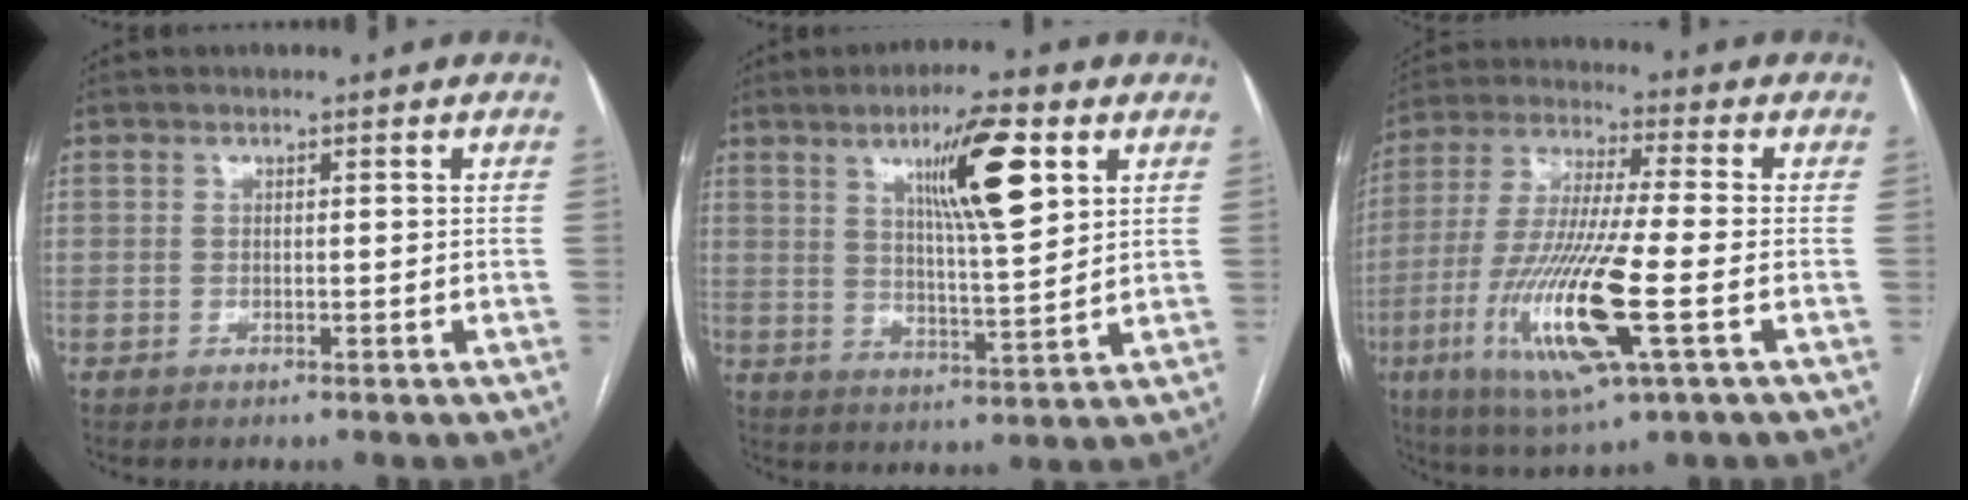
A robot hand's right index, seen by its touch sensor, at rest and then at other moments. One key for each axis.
{"total": 11.8, "fx": 5.2, "fy": 1.5, "fz": 10.5, "tx": -0.173, "ty": 0.001, "tz": 0.086}
{"total": 16.8, "fx": -5.1, "fy": 1.2, "fz": 16.0, "tx": -0.333, "ty": -0.027, "tz": -0.091}